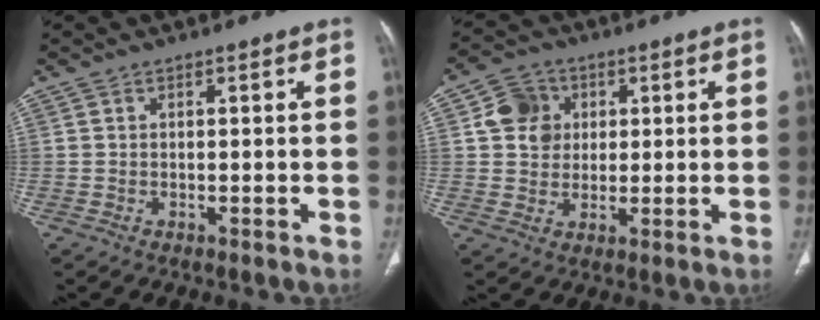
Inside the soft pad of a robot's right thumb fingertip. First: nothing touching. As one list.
[{"total": 7.6, "force": [1.9, 6.7, 3.0], "torque": [-0.029, -0.003, 0.030]}]